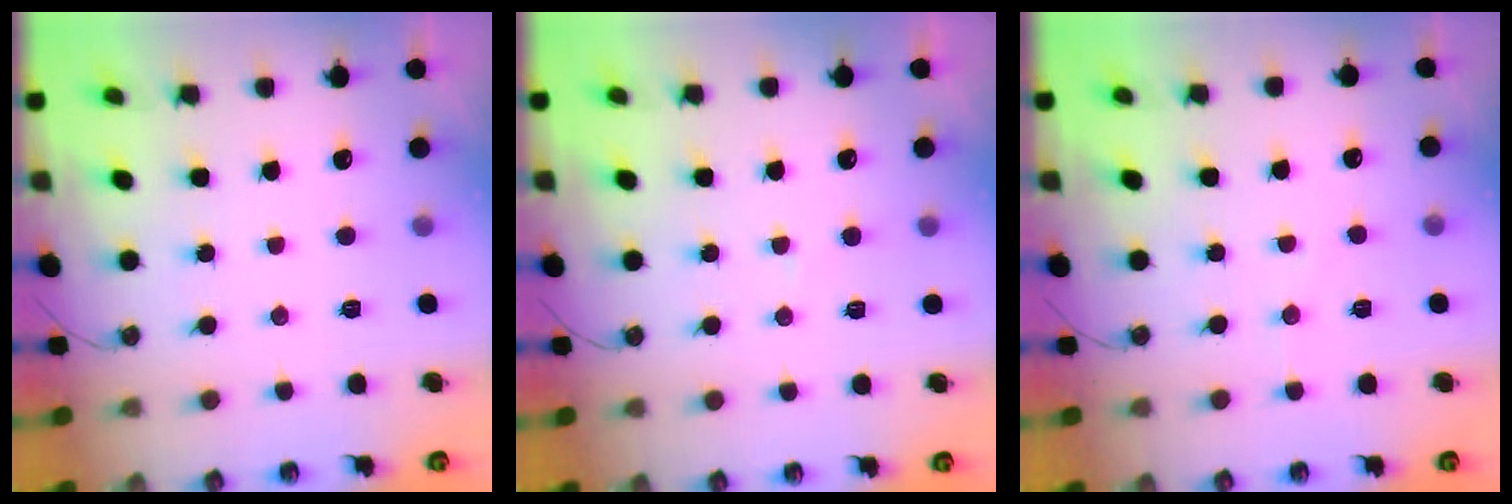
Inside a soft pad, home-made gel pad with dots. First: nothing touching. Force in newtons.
{"total": 6.6, "press": 6.6, "slide": 0.6}
{"total": 3.9, "press": 3.9, "slide": 0.4}